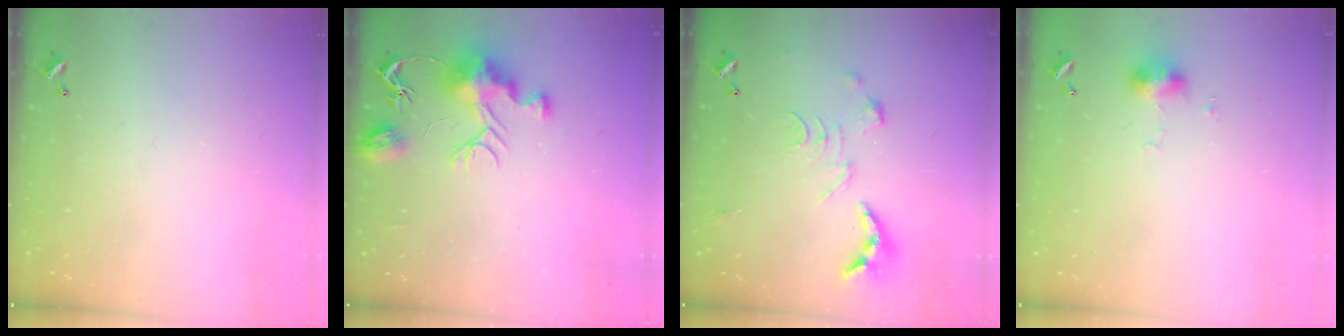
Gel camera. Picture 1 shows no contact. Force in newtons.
{"total": 9.9, "press": 9.8, "slide": 1.0}
{"total": 2.6, "press": 2.1, "slide": 1.5}
{"total": 5.6, "press": 5.5, "slide": 0.8}